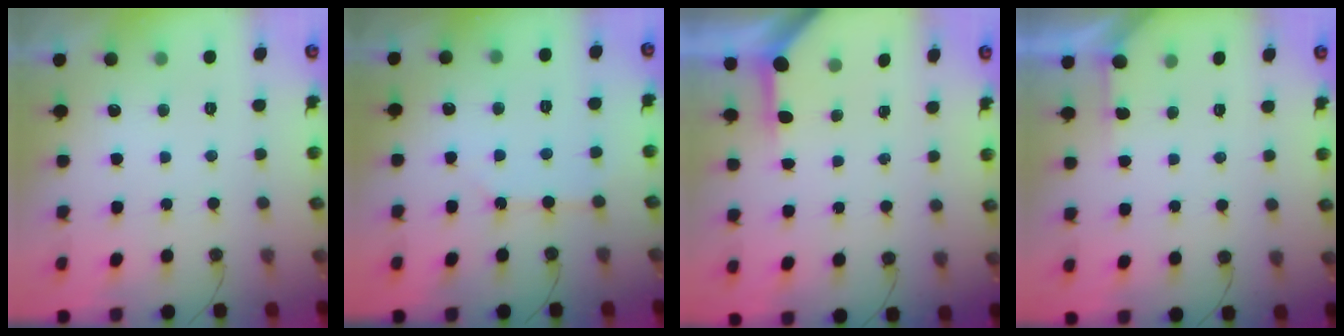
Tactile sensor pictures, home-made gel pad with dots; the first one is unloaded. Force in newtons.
{"total": 2.8, "press": 2.7, "slide": 0.4}
{"total": 3.5, "press": 3.5, "slide": 0.4}
{"total": 2.7, "press": 2.7, "slide": 0.3}